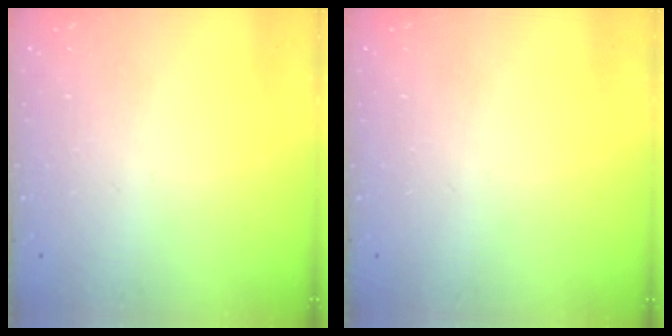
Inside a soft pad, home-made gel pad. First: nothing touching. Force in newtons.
{"total": 0.0}